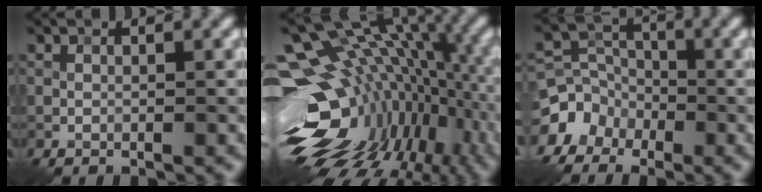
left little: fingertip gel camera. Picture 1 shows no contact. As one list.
[{"total": 18.3, "force": [-2.8, 11.7, 13.7], "torque": [-0.219, -0.012, -0.012]}, {"total": 6.3, "force": [-4.1, 4.7, 1.1], "torque": [0.006, -0.004, -0.086]}]